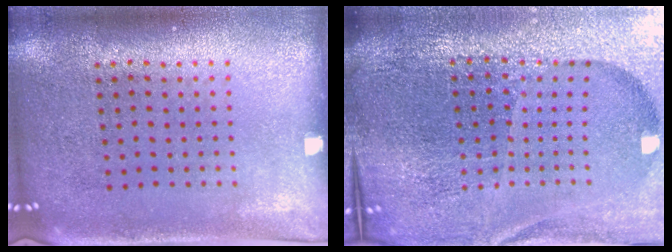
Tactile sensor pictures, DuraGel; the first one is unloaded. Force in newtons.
{"total": 6.9, "press": 6.0, "slide": 3.4}